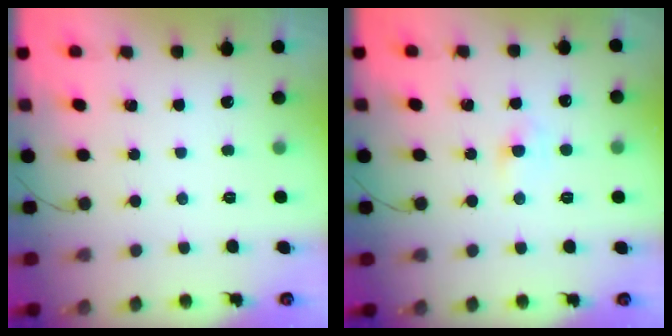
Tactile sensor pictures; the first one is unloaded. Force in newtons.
{"total": 2.4, "press": 2.2, "slide": 0.9}